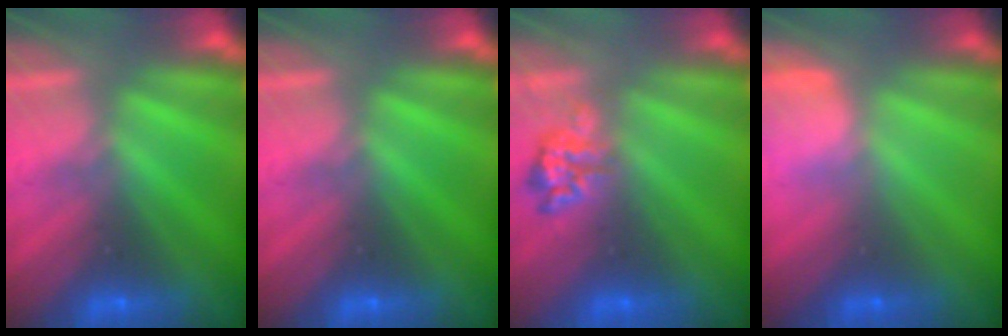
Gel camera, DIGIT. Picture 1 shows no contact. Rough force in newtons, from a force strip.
{"total": 0.0}
{"total": 2.4}
{"total": 2.7}